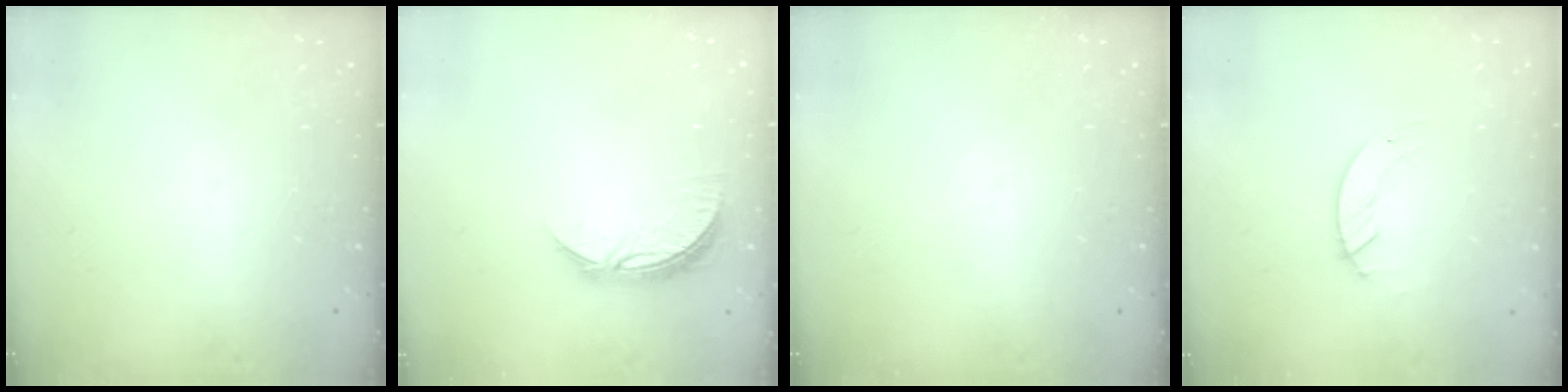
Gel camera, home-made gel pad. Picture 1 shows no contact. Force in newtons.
{"total": 6.8, "press": 6.8, "slide": 0.3}
{"total": 0.0}
{"total": 1.3, "press": 1.3, "slide": 0.2}